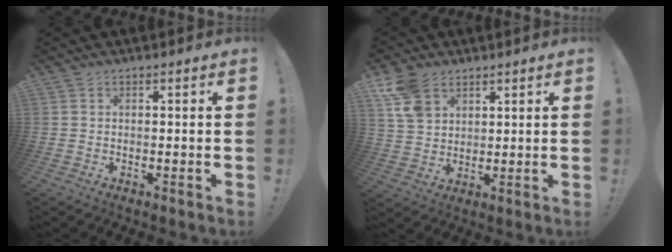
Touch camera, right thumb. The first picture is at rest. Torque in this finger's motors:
{"motor_torque": [-0.02, 0.08, 0.22, 0.38, 0.18]}